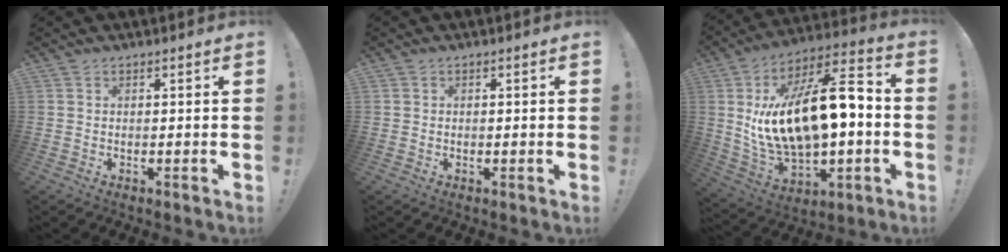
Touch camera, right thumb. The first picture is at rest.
{"total": 0.7, "force": [0.2, 0.6, 0.2], "torque": [-0.004, 0.003, 0.004]}
{"total": 23.4, "force": [2.3, 11.5, 20.3], "torque": [-0.362, -0.014, 0.046]}